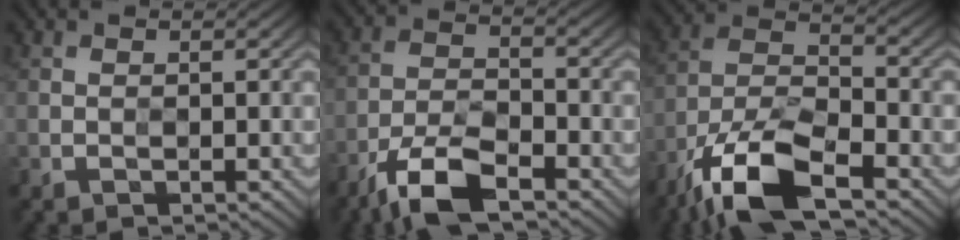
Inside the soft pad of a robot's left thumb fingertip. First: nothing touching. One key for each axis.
{"total": 8.7, "fx": -6.1, "fy": 2.9, "fz": 5.5, "tx": -0.107, "ty": -0.004, "tz": -0.125}
{"total": 13.9, "fx": -9.1, "fy": 4.9, "fz": 9.2, "tx": -0.192, "ty": -0.009, "tz": -0.192}